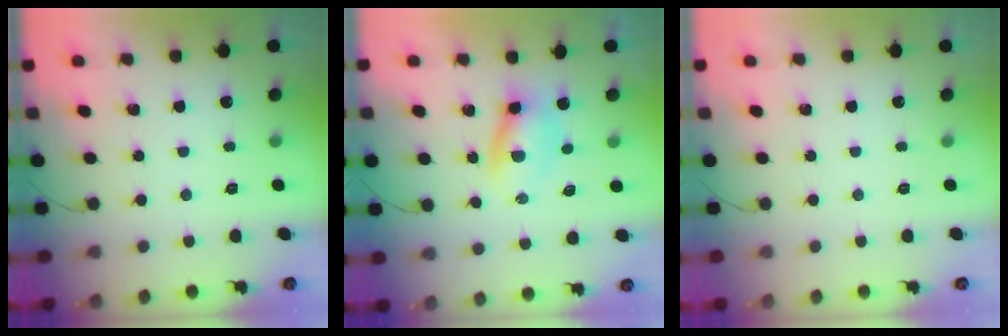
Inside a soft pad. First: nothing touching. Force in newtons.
{"total": 3.8, "press": 3.7, "slide": 1.0}
{"total": 0.0}